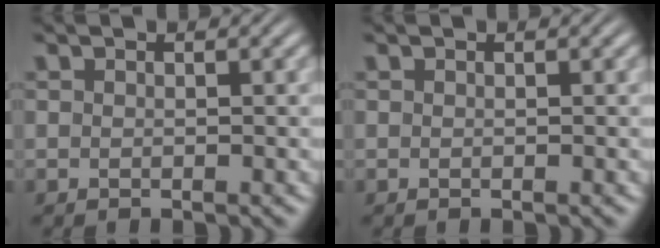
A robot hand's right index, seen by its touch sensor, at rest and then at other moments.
{"total": 0.0}